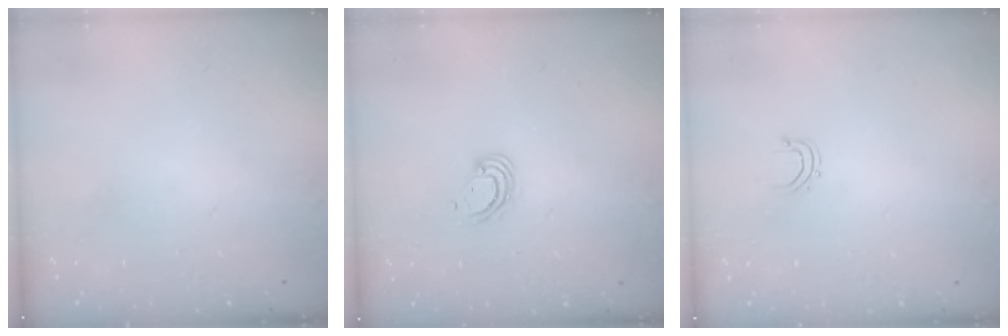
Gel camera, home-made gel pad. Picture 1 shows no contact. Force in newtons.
{"total": 3.9, "press": 3.9, "slide": 0.1}
{"total": 2.8, "press": 2.8, "slide": 0.5}